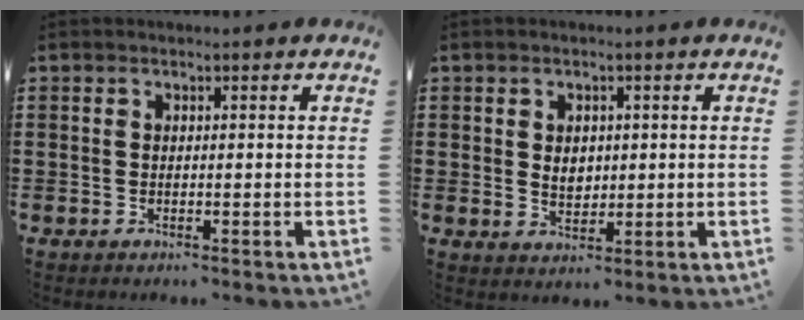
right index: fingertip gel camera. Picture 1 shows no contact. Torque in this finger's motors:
{"motor_torque": [2.14, 0.00, 0.14, 0.06]}